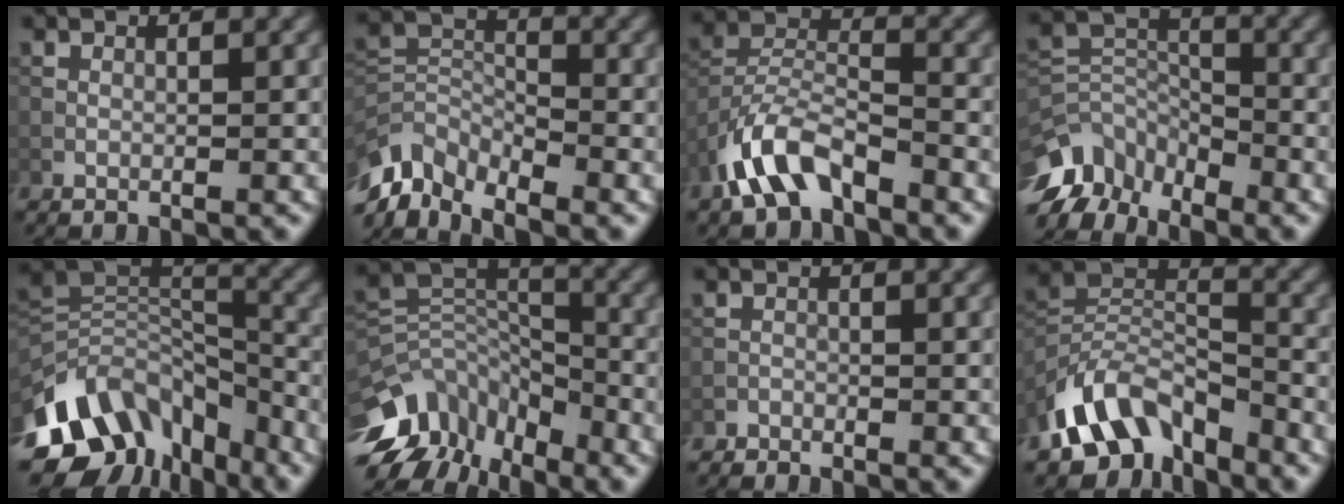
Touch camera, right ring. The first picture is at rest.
{"total": 6.7, "force": [-5.1, 3.3, 2.9], "torque": [-0.053, -0.005, -0.112]}
{"total": 6.3, "force": [-4.5, 2.6, 3.6], "torque": [-0.066, 0.003, -0.095]}
{"total": 8.6, "force": [-6.6, 4.6, 3.2], "torque": [-0.056, -0.001, -0.128]}
{"total": 11.9, "force": [-6.9, 7.6, 6.0], "torque": [-0.118, 0.014, -0.130]}
{"total": 10.4, "force": [-6.6, 6.2, 5.2], "torque": [-0.104, 0.014, -0.131]}
{"total": 1.1, "force": [-1.0, 0.3, 0.0], "torque": [-0.001, 0.002, -0.022]}
{"total": 8.8, "force": [-6.1, 4.6, 4.4], "torque": [-0.071, -0.003, -0.130]}